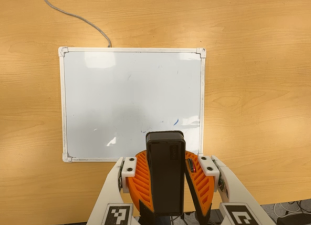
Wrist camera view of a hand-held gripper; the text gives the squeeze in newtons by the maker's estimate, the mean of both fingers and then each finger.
{"total": 10.5, "left": 10.4, "right": 10.7}